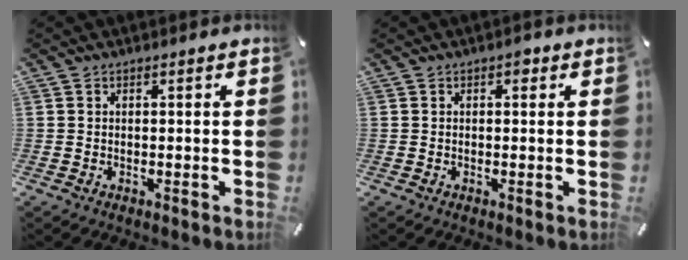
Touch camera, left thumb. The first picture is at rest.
{"total": 1.4, "force": [0.5, 1.0, 0.9], "torque": [-0.004, 0.000, 0.003]}